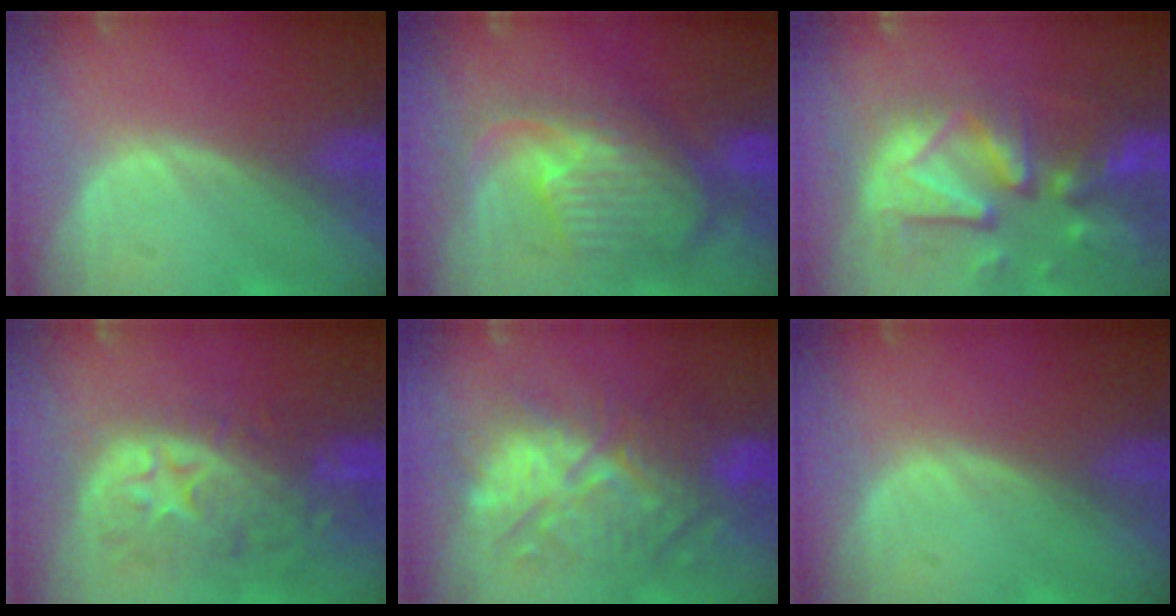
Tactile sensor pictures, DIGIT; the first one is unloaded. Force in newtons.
{"total": 11.0, "press": 9.6, "slide": 5.3}
{"total": 12.9, "press": 11.3, "slide": 6.4}
{"total": 11.1, "press": 9.7, "slide": 5.2}
{"total": 11.0, "press": 10.9, "slide": 1.8}
{"total": 0.0}